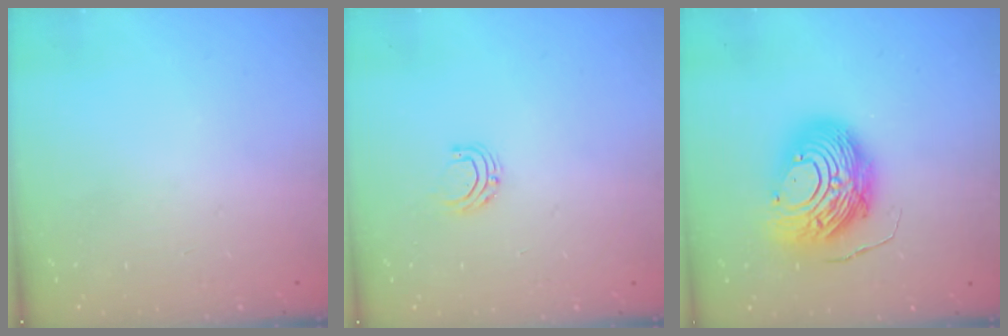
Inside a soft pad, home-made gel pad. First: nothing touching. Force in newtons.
{"total": 4.5, "press": 4.5, "slide": 0.4}
{"total": 13.7, "press": 13.6, "slide": 1.3}